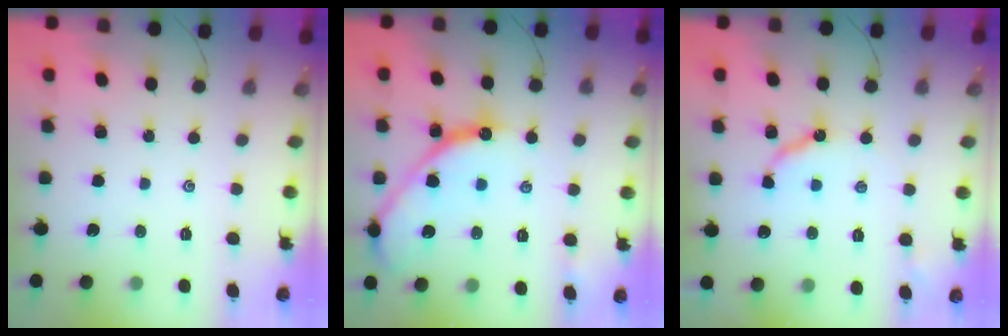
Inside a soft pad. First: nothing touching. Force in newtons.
{"total": 15.5, "press": 15.4, "slide": 1.6}
{"total": 7.8, "press": 7.8, "slide": 0.6}